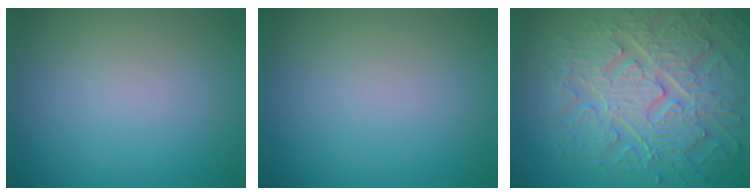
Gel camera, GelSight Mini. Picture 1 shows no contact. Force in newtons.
{"total": 0.0}
{"total": 8.8, "press": 6.5, "slide": 6.0}